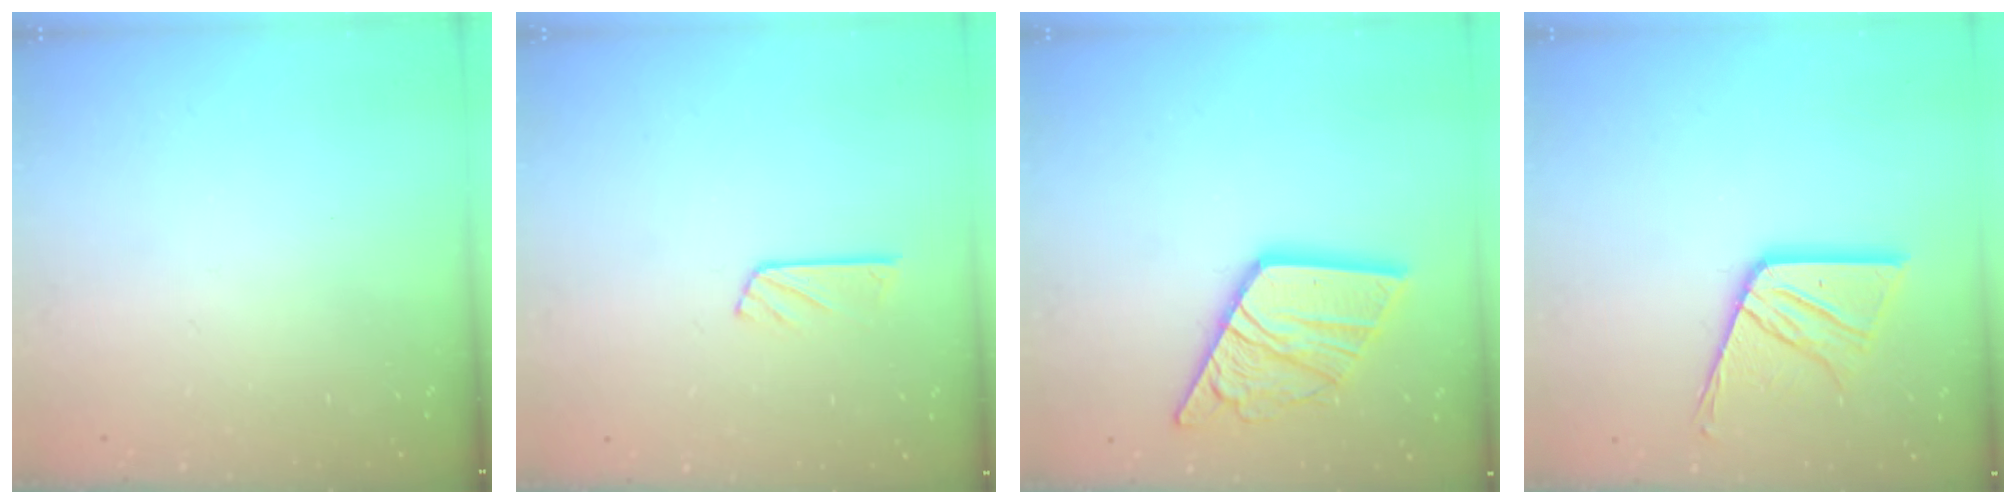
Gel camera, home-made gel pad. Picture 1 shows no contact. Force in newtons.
{"total": 4.8, "press": 4.8, "slide": 0.3}
{"total": 17.2, "press": 17.1, "slide": 1.8}
{"total": 14.7, "press": 14.7, "slide": 1.4}